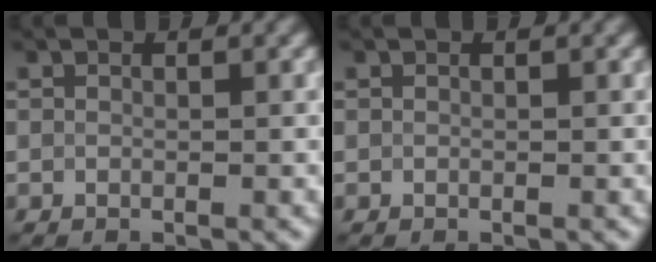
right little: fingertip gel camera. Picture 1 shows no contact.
{"total": 0.0}